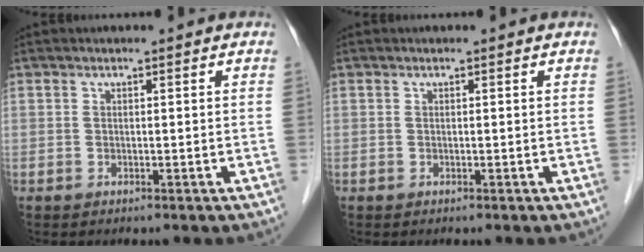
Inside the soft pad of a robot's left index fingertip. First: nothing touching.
{"total": 0.0}